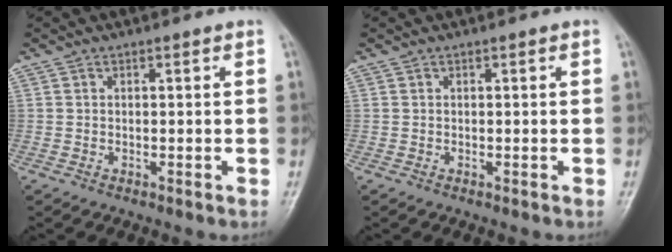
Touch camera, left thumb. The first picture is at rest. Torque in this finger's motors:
{"motor_torque": [-0.03, 0.03, -0.05, -0.05, 0.00]}